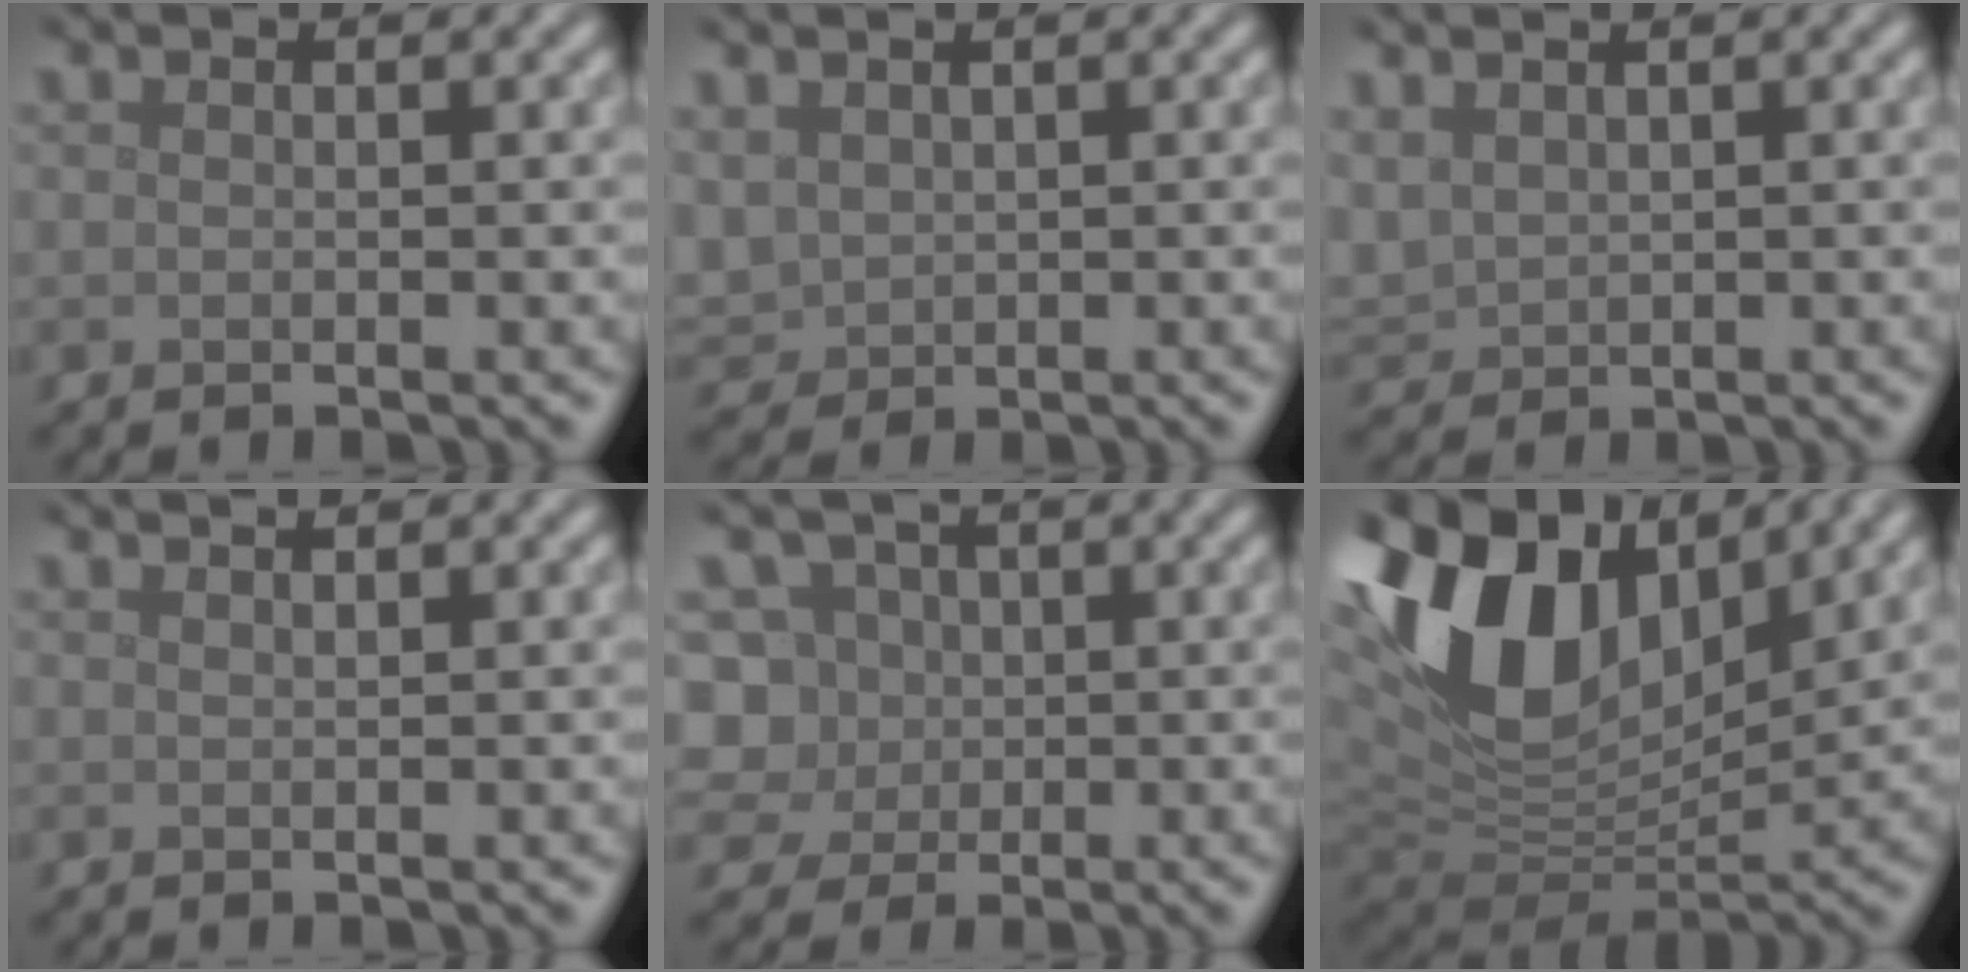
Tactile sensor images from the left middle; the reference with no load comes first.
{"total": 2.6, "force": [0.9, 2.0, 1.3], "torque": [-0.041, 0.000, 0.024]}
{"total": 2.2, "force": [1.2, 1.5, 1.0], "torque": [-0.032, 0.003, 0.032]}
{"total": 0.9, "force": [0.7, 0.2, 0.5], "torque": [-0.006, 0.001, 0.009]}
{"total": 8.9, "force": [0.9, 8.1, 3.6], "torque": [-0.079, 0.036, -0.014]}
{"total": 13.6, "force": [5.6, 7.9, 9.5], "torque": [-0.203, 0.017, 0.102]}